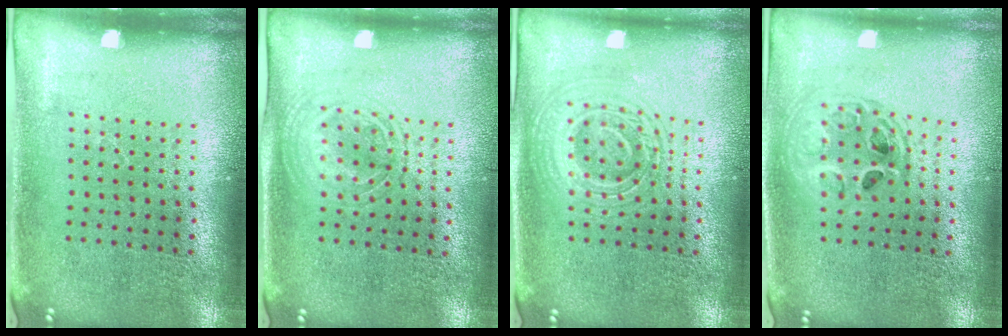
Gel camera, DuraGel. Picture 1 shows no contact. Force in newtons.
{"total": 1.5, "press": 1.3, "slide": 0.6}
{"total": 2.5, "press": 2.4, "slide": 0.5}
{"total": 1.5, "press": 1.2, "slide": 0.8}